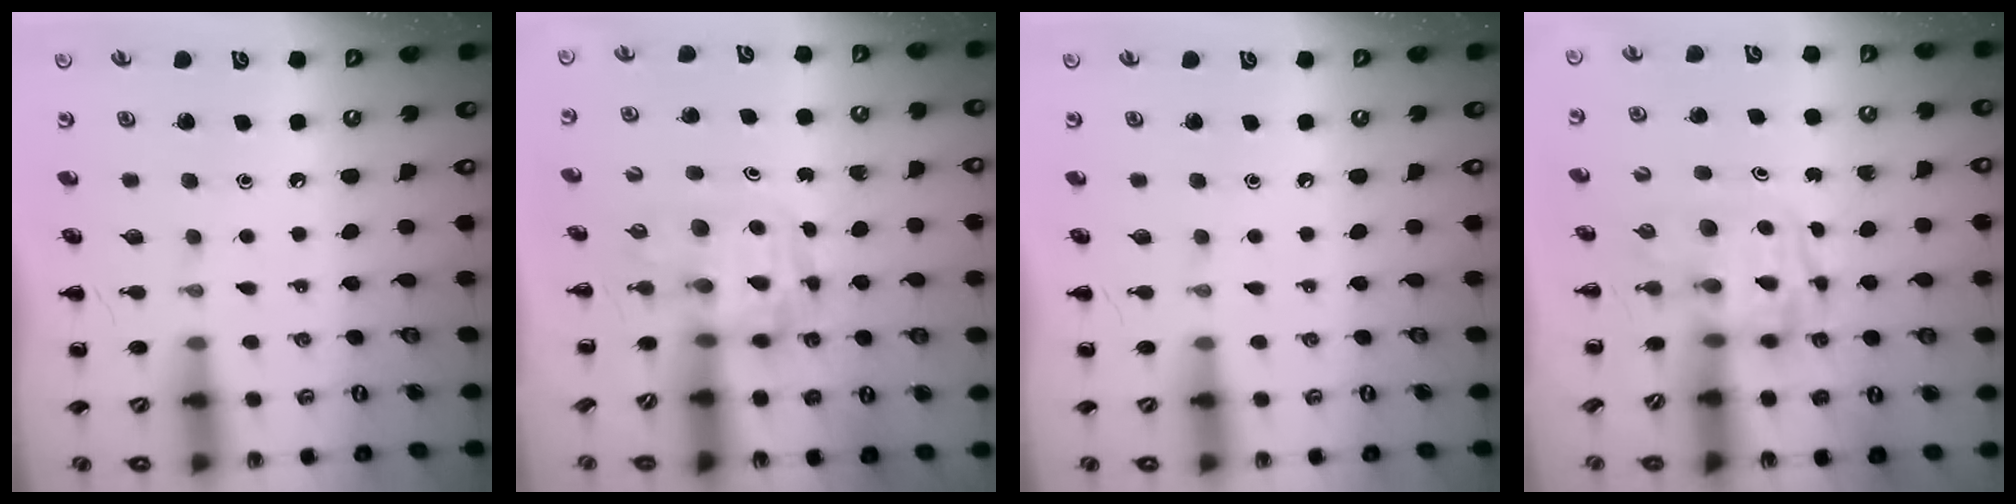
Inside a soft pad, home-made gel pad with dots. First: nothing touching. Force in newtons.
{"total": 3.4, "press": 3.4, "slide": 0.6}
{"total": 0.0}
{"total": 3.2, "press": 3.1, "slide": 0.6}